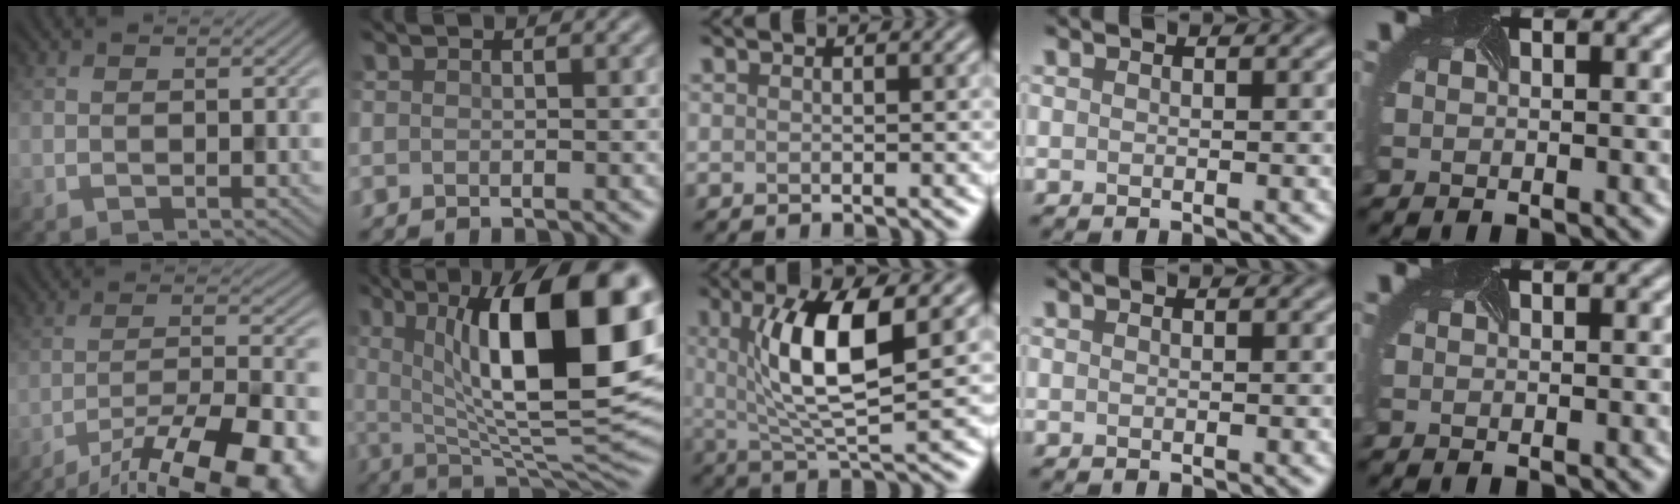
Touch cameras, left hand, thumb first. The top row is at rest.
{"thumb": {"total": 18.7, "force": [-14.3, 4.8, 11.1], "torque": [-0.145, -0.017, -0.204]}, "index": {"total": 17.6, "force": [4.3, 6.5, 15.8], "torque": [-0.226, 0.003, 0.065]}, "middle": {"total": 8.4, "force": [1.9, 2.3, 7.9], "torque": [-0.137, -0.009, 0.037]}}